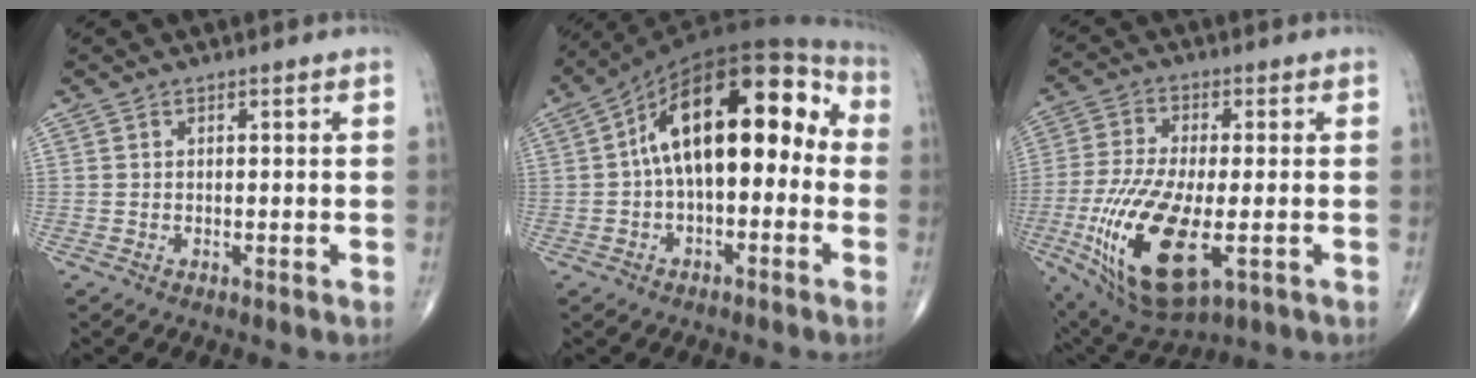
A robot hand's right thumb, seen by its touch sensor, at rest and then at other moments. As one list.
[{"total": 20.2, "force": [1.0, 10.3, 17.4], "torque": [-0.254, 0.050, 0.003]}, {"total": 18.5, "force": [-5.1, 7.3, 16.2], "torque": [-0.346, -0.015, -0.076]}]